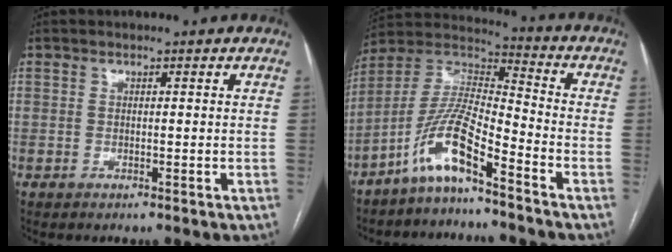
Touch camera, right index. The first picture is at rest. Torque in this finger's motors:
{"motor_torque": [1.08, -0.83, 0.39, 0.18]}